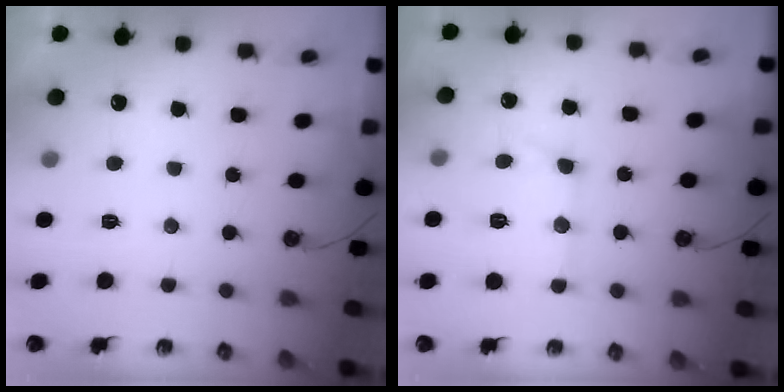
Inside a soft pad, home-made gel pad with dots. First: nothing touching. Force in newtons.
{"total": 13.2, "press": 13.1, "slide": 1.3}